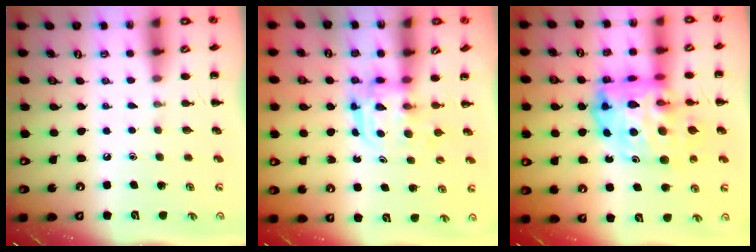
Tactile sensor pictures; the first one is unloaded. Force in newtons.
{"total": 3.1, "press": 3.1, "slide": 0.2}
{"total": 19.0, "press": 18.2, "slide": 5.6}